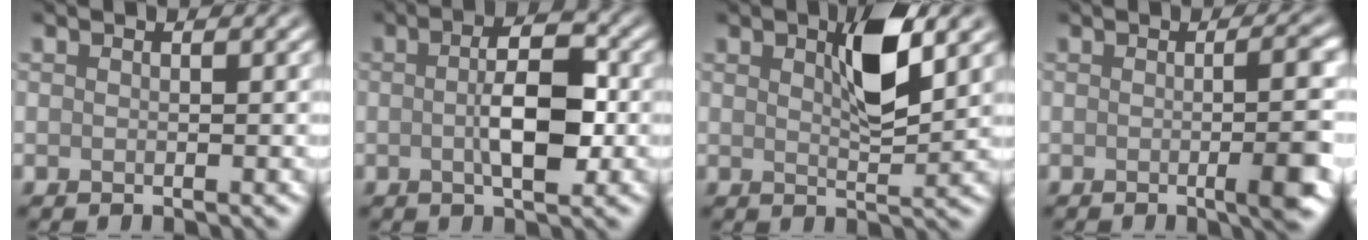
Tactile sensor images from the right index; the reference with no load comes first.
{"total": 5.4, "force": [-0.4, 2.1, 4.9], "torque": [-0.088, 0.004, -0.010]}
{"total": 5.0, "force": [1.8, 1.7, 4.4], "torque": [-0.074, 0.004, 0.029]}
{"total": 5.4, "force": [-0.6, 1.3, 5.2], "torque": [-0.059, 0.001, -0.008]}